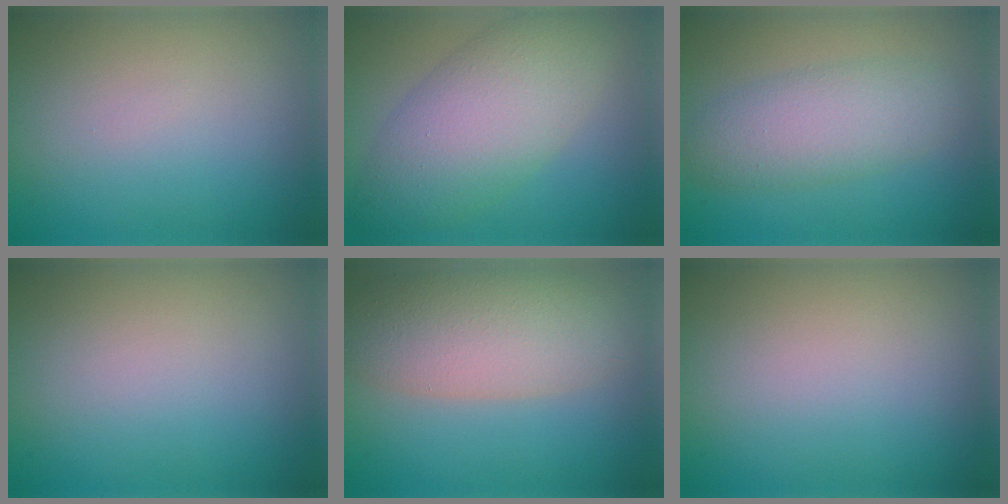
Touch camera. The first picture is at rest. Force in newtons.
{"total": 7.8, "press": 7.8, "slide": 0.4}
{"total": 5.3, "press": 5.3, "slide": 0.1}
{"total": 0.0}
{"total": 7.0, "press": 7.0, "slide": 0.5}
{"total": 0.0}